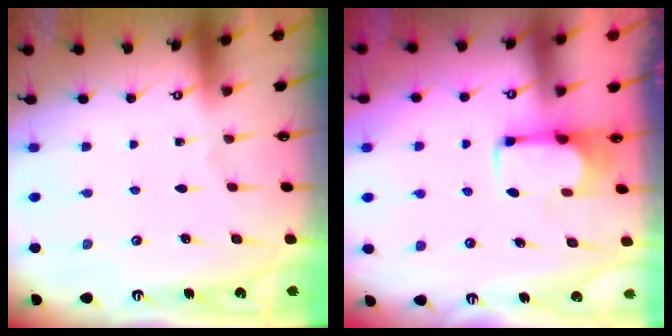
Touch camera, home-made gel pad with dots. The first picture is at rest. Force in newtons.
{"total": 1.8, "press": 1.6, "slide": 0.8}